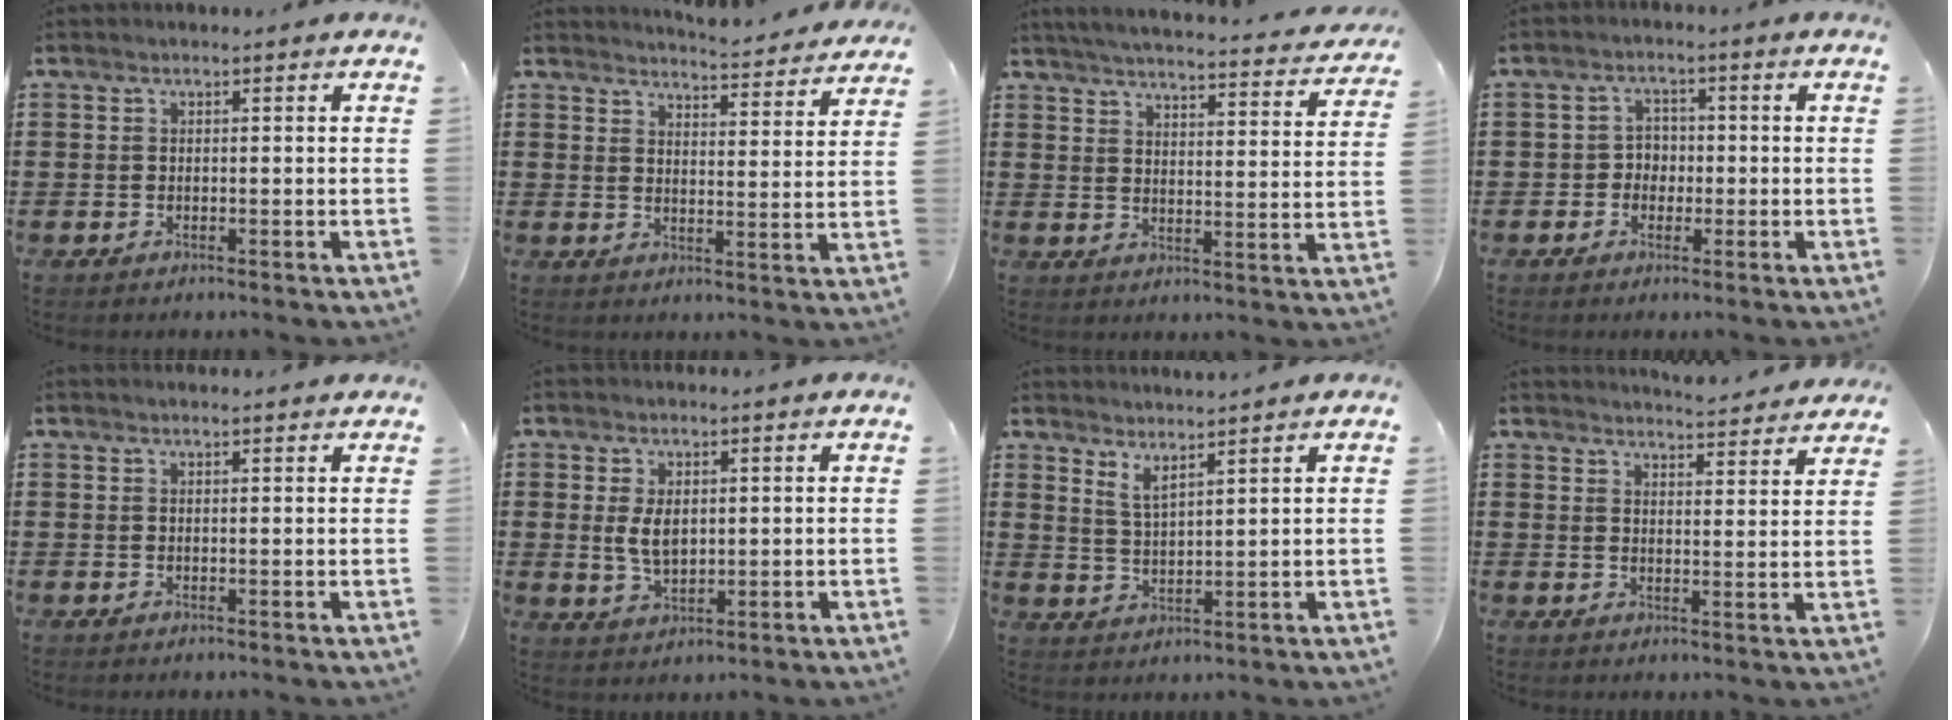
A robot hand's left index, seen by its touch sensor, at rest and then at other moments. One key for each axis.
{"total": 4.5, "fx": 4.4, "fy": -0.4, "fz": 0.4, "tx": -0.020, "ty": -0.035, "tz": 0.075}
{"total": 4.1, "fx": 3.9, "fy": -0.4, "fz": 1.2, "tx": -0.044, "ty": -0.033, "tz": 0.063}
{"total": 2.9, "fx": -0.7, "fy": 2.6, "fz": 1.1, "tx": -0.031, "ty": 0.008, "tz": -0.020}
{"total": 1.0, "fx": 0.9, "fy": 0.0, "fz": 0.4, "tx": -0.009, "ty": -0.001, "tz": 0.017}
{"total": 4.4, "fx": 0.9, "fy": 2.4, "fz": 3.6, "tx": -0.074, "ty": 0.001, "tz": 0.011}
{"total": 3.2, "fx": 3.0, "fy": 0.0, "fz": 1.2, "tx": -0.031, "ty": -0.010, "tz": 0.053}
{"total": 4.4, "fx": 4.4, "fy": -0.3, "fz": 0.4, "tx": -0.014, "ty": -0.027, "tz": 0.078}